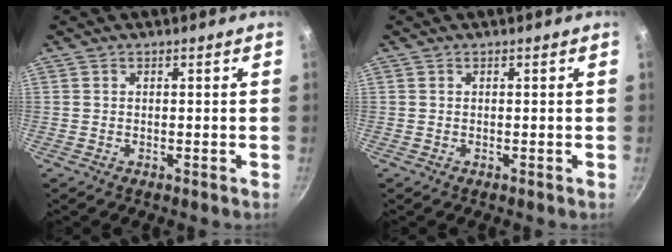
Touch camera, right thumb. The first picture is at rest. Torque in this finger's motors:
{"motor_torque": [0.00, 0.00, -0.31, 0.27, 0.00]}